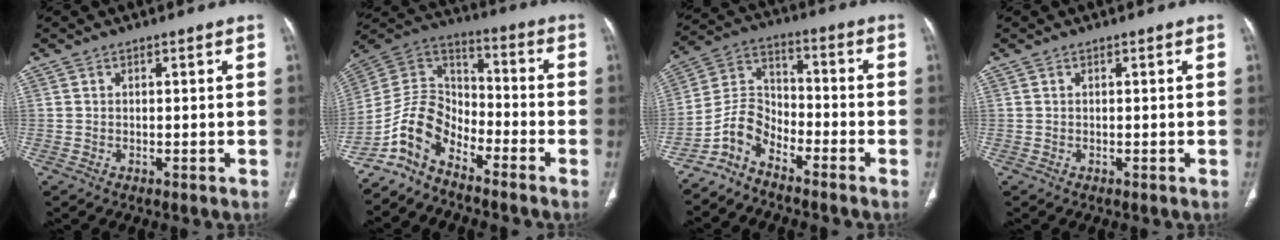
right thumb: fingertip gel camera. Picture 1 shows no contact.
{"total": 11.1, "force": [-7.8, 5.9, 5.2], "torque": [-0.084, 0.080, -0.164]}
{"total": 7.7, "force": [-6.0, 3.9, 3.0], "torque": [-0.053, 0.066, -0.130]}
{"total": 0.0}